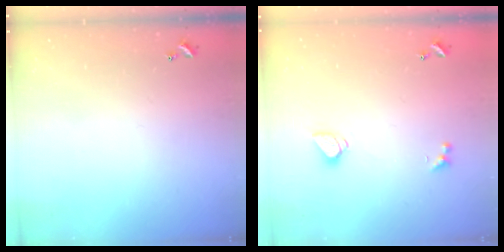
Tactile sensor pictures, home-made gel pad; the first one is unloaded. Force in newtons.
{"total": 1.5, "press": 1.4, "slide": 0.5}